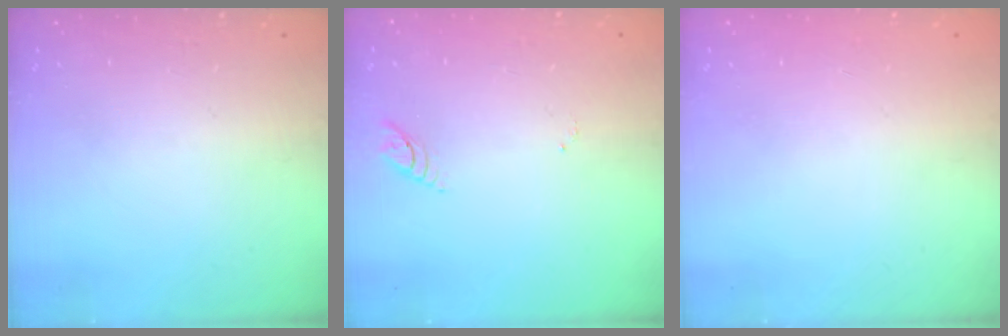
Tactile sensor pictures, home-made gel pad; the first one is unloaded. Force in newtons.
{"total": 2.6, "press": 2.6, "slide": 0.3}
{"total": 0.0}